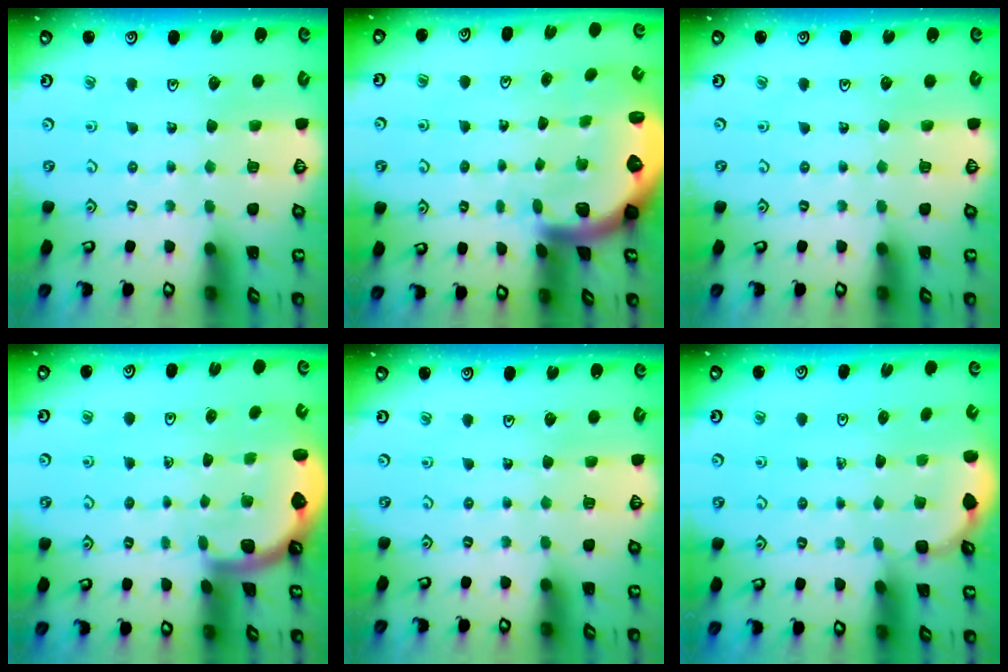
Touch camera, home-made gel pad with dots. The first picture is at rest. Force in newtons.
{"total": 2.7, "press": 2.5, "slide": 0.9}
{"total": 0.0}
{"total": 1.6, "press": 1.6, "slide": 0.1}
{"total": 0.0}
{"total": 2.6, "press": 2.2, "slide": 1.5}